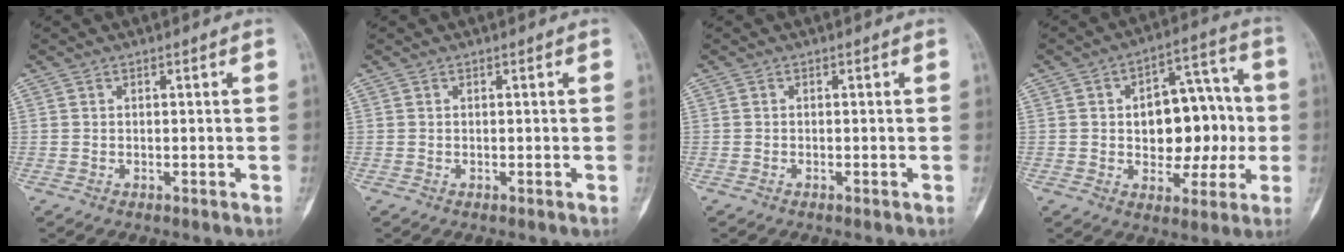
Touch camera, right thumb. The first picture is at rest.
{"total": 0.0}
{"total": 0.0}
{"total": 15.9, "force": [-0.1, 9.9, 12.5], "torque": [-0.119, 0.039, 0.005]}